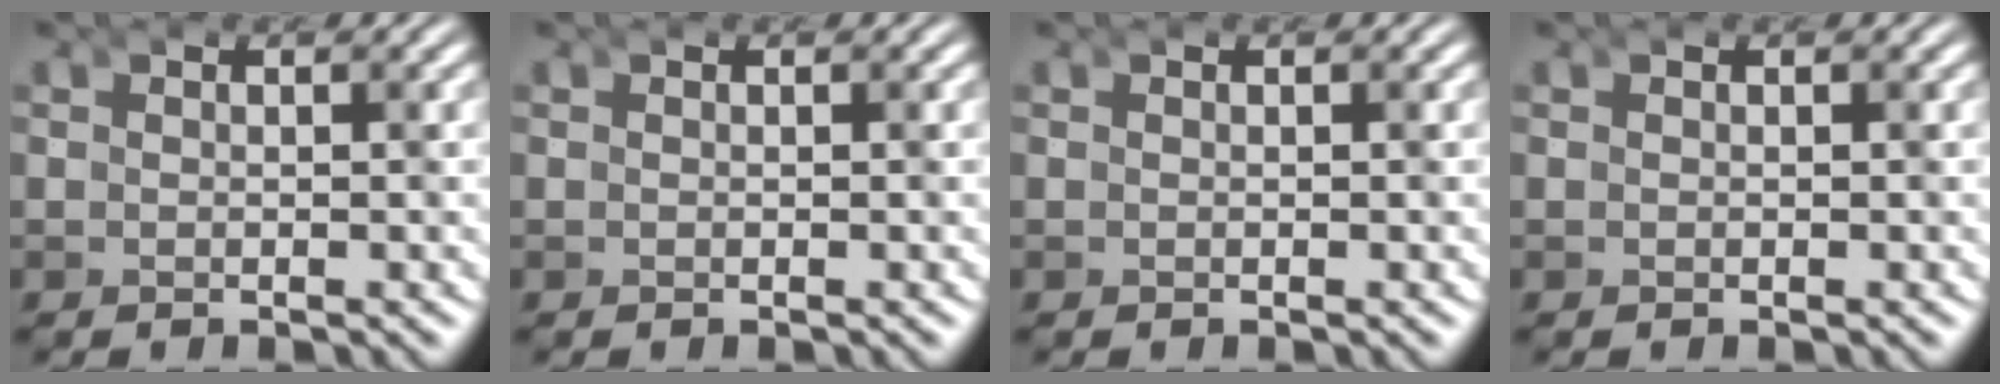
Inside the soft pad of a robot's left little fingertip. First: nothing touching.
{"total": 0.0}
{"total": 0.0}
{"total": 0.0}